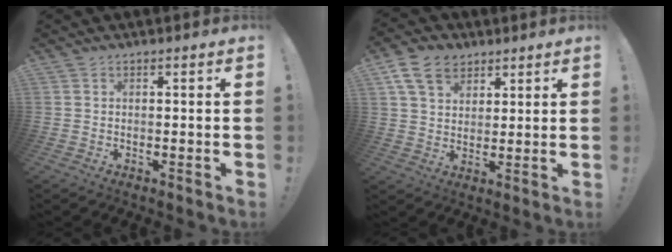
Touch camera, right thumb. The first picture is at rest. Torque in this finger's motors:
{"motor_torque": [-0.39, 0.38, 0.04, -0.07, 0.03]}